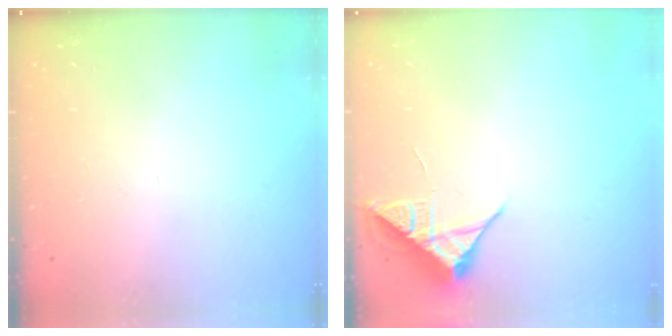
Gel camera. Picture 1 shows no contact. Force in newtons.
{"total": 7.7, "press": 7.7, "slide": 0.4}